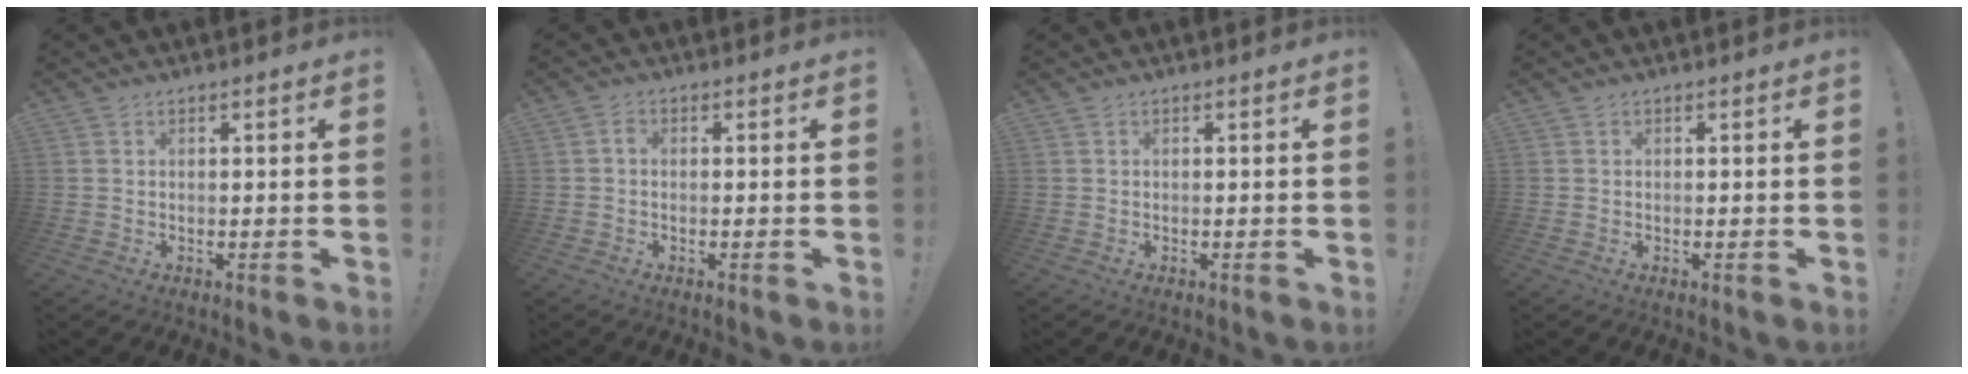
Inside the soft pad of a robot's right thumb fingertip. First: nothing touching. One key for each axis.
{"total": 1.0, "fx": -0.5, "fy": 0.6, "fz": 0.7, "tx": -0.015, "ty": 0.004, "tz": -0.008}
{"total": 0.0}
{"total": 0.0}